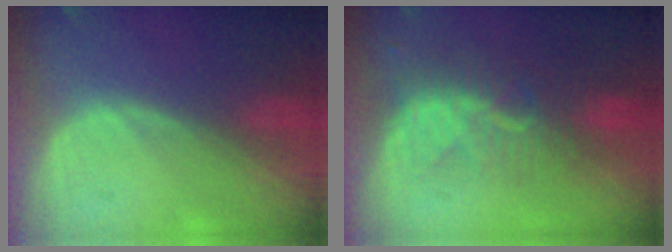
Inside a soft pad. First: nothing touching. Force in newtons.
{"total": 8.2, "press": 7.4, "slide": 3.6}